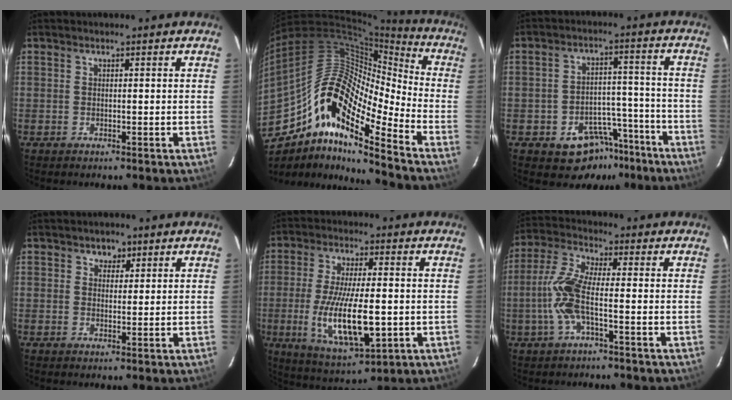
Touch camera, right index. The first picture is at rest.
{"total": 19.0, "force": [-10.2, 5.2, 15.2], "torque": [-0.247, -0.009, -0.207]}
{"total": 10.9, "force": [-7.4, 7.2, 3.5], "torque": [-0.059, 0.040, -0.083]}
{"total": 2.5, "force": [1.4, 2.0, 0.5], "torque": [0.001, 0.004, 0.020]}
{"total": 15.4, "force": [-2.8, 4.8, 14.3], "torque": [-0.281, -0.022, -0.039]}
{"total": 8.5, "force": [-2.2, 1.6, 8.1], "torque": [-0.186, 0.004, -0.045]}